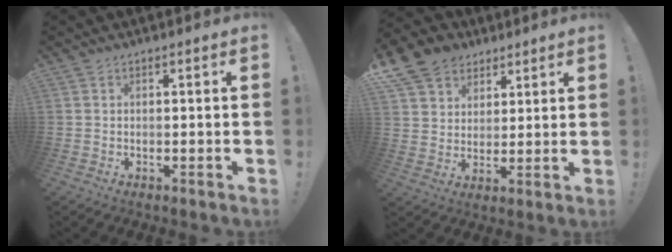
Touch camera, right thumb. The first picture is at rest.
{"total": 11.2, "force": [6.2, 8.8, 3.1], "torque": [-0.041, -0.042, 0.125]}